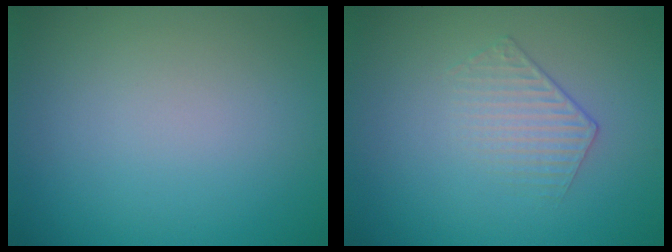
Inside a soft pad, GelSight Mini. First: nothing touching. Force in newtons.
{"total": 1.5, "press": 0.9, "slide": 1.2}